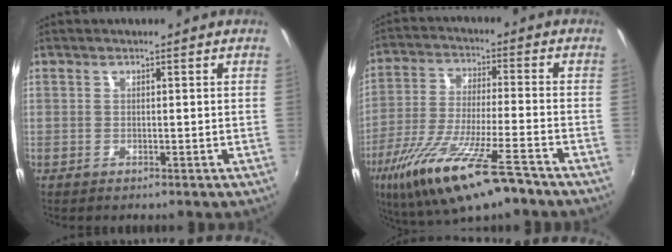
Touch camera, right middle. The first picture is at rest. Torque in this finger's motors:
{"motor_torque": [1.43, -0.71, 0.41, 0.21]}